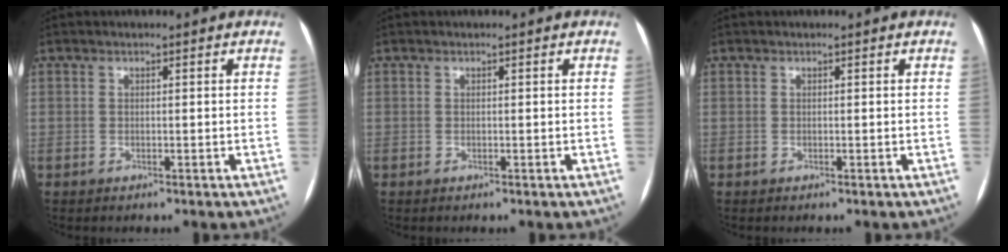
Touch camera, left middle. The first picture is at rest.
{"total": 0.0}
{"total": 0.0}